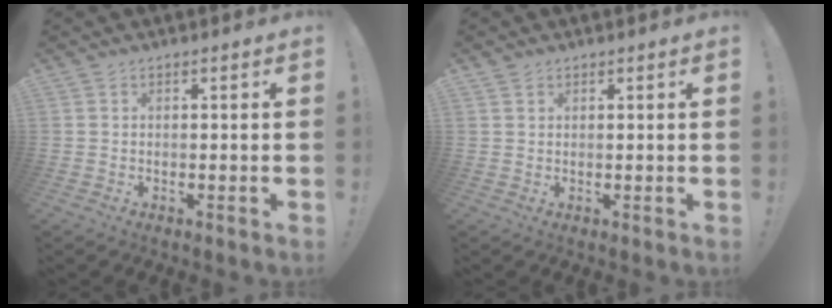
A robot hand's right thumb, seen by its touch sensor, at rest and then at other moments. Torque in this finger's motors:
{"motor_torque": [-0.18, -0.30, 0.05, 0.04, 0.00]}